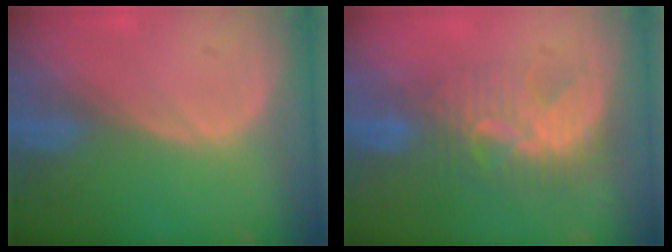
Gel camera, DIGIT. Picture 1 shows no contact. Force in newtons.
{"total": 8.9, "press": 7.7, "slide": 4.4}